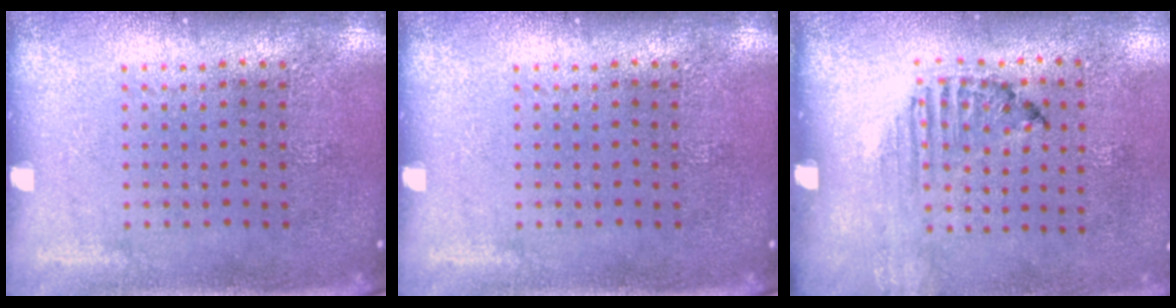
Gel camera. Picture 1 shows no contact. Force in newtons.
{"total": 0.0}
{"total": 1.3, "press": 1.1, "slide": 0.7}